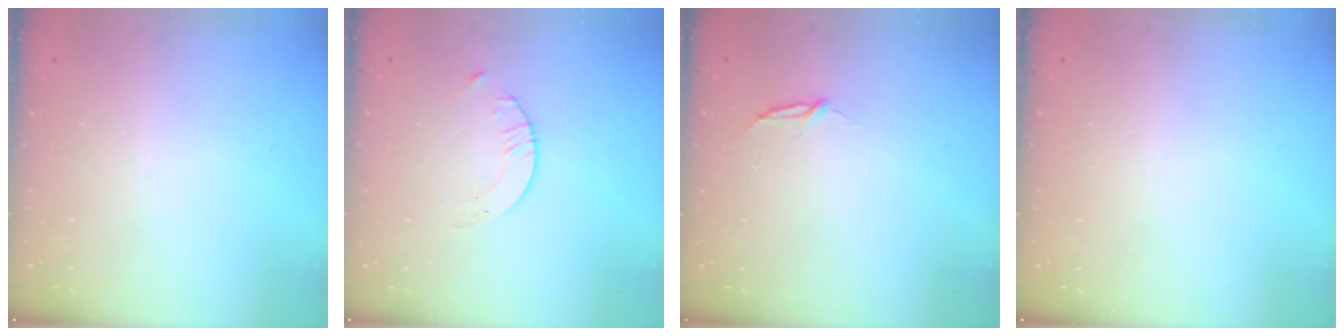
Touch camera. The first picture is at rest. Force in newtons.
{"total": 1.7, "press": 1.7, "slide": 0.2}
{"total": 2.8, "press": 2.8, "slide": 0.3}
{"total": 0.0}